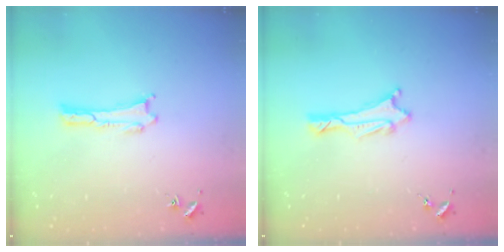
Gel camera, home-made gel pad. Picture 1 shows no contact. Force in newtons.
{"total": 1.5, "press": 1.5, "slide": 0.2}